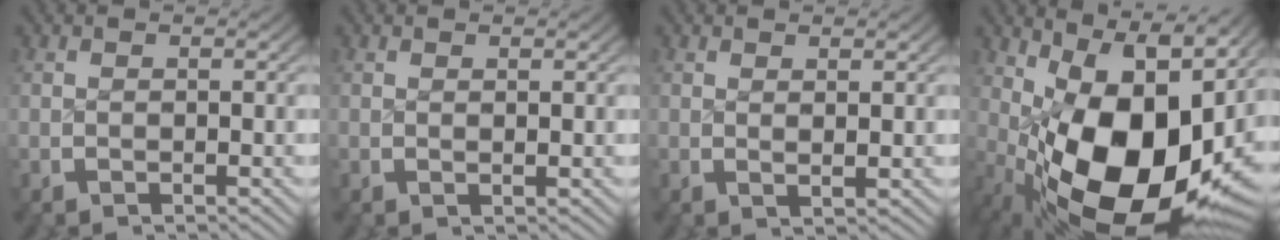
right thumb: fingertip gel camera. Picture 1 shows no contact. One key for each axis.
{"total": 0.5, "fx": 0.4, "fy": 0.1, "fz": 0.3, "tx": -0.003, "ty": -0.002, "tz": 0.009}
{"total": 1.1, "fx": 0.8, "fy": 0.1, "fz": 0.8, "tx": -0.011, "ty": -0.004, "tz": 0.017}
{"total": 20.2, "fx": -1.6, "fy": 11.5, "fz": 16.6, "tx": -0.279, "ty": -0.076, "tz": 0.020}